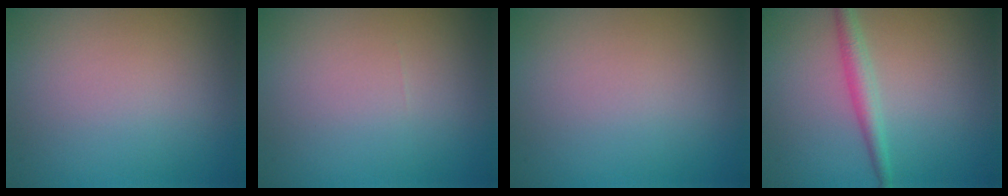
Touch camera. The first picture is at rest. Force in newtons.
{"total": 0.0}
{"total": 0.0}
{"total": 2.2, "press": 2.2, "slide": 0.1}